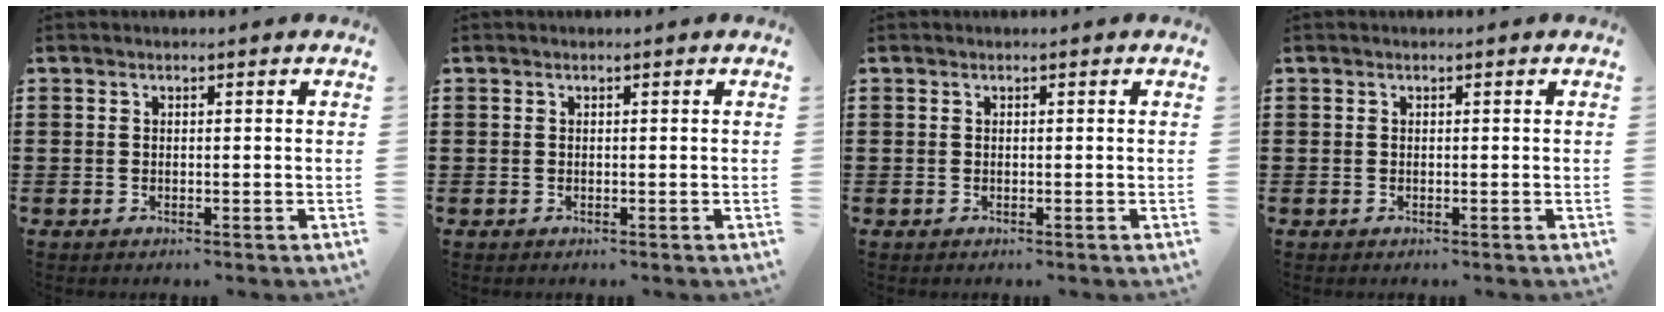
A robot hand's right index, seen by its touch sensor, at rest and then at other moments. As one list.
[{"total": 0.0}, {"total": 0.0}, {"total": 0.0}]